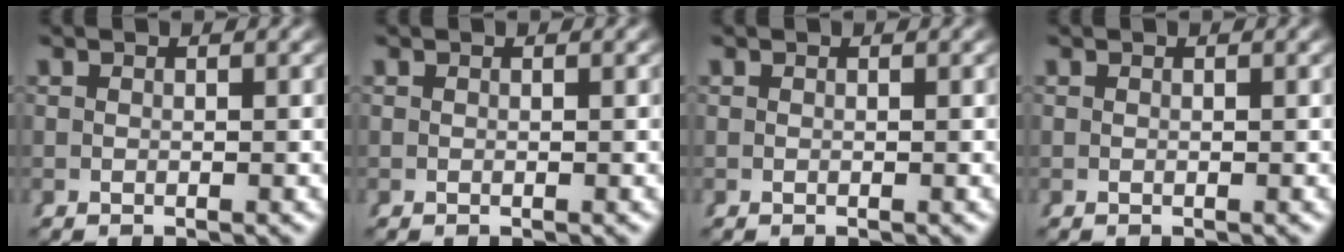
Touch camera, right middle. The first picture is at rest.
{"total": 0.0}
{"total": 0.0}
{"total": 0.0}